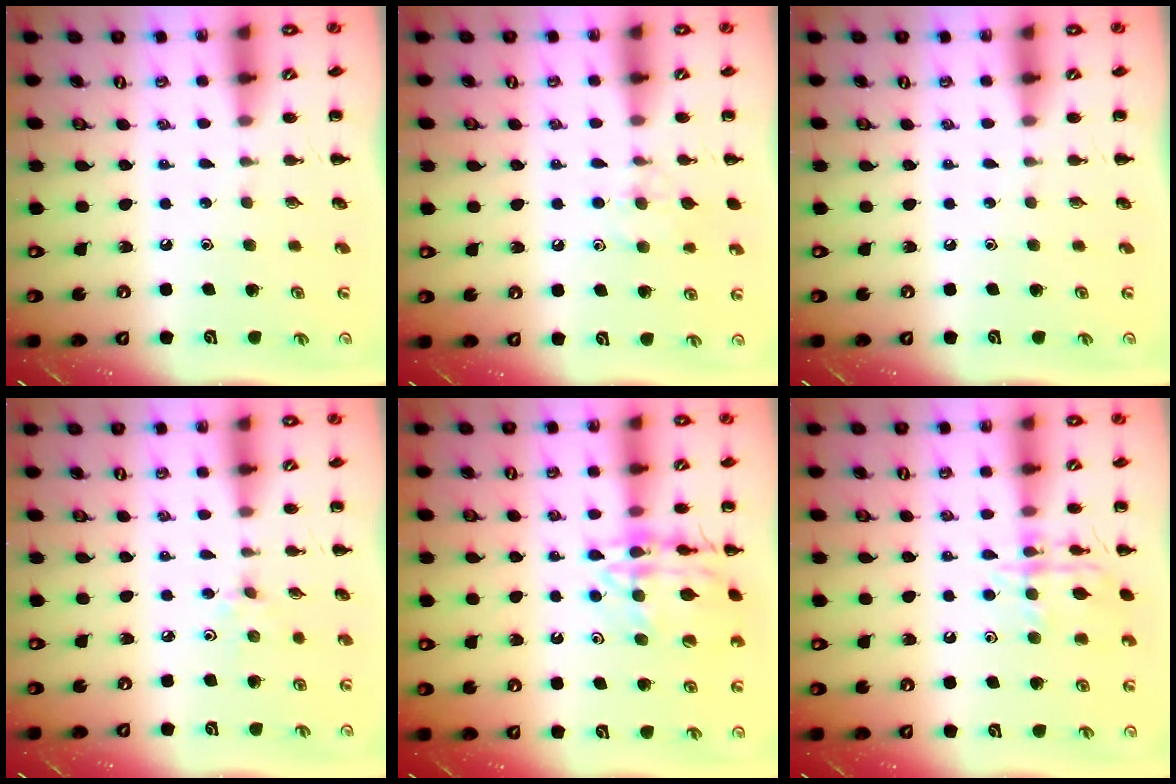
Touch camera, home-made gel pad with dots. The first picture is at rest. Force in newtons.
{"total": 8.0, "press": 7.7, "slide": 2.0}
{"total": 0.0}
{"total": 1.9, "press": 1.8, "slide": 0.7}
{"total": 15.7, "press": 15.6, "slide": 1.6}
{"total": 12.5, "press": 12.5, "slide": 0.6}